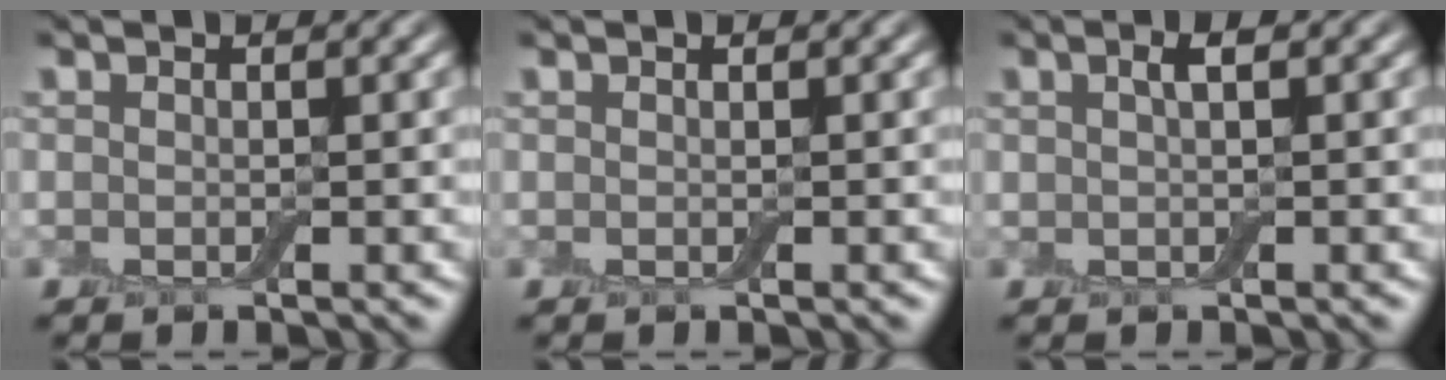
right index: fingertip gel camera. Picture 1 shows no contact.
{"total": 0.0}
{"total": 1.2, "force": [0.5, 0.3, 1.1], "torque": [-0.020, 0.006, 0.008]}